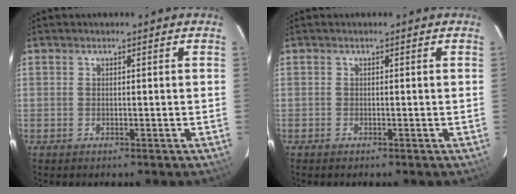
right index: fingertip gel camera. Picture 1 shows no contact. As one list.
[{"total": 0.0}]